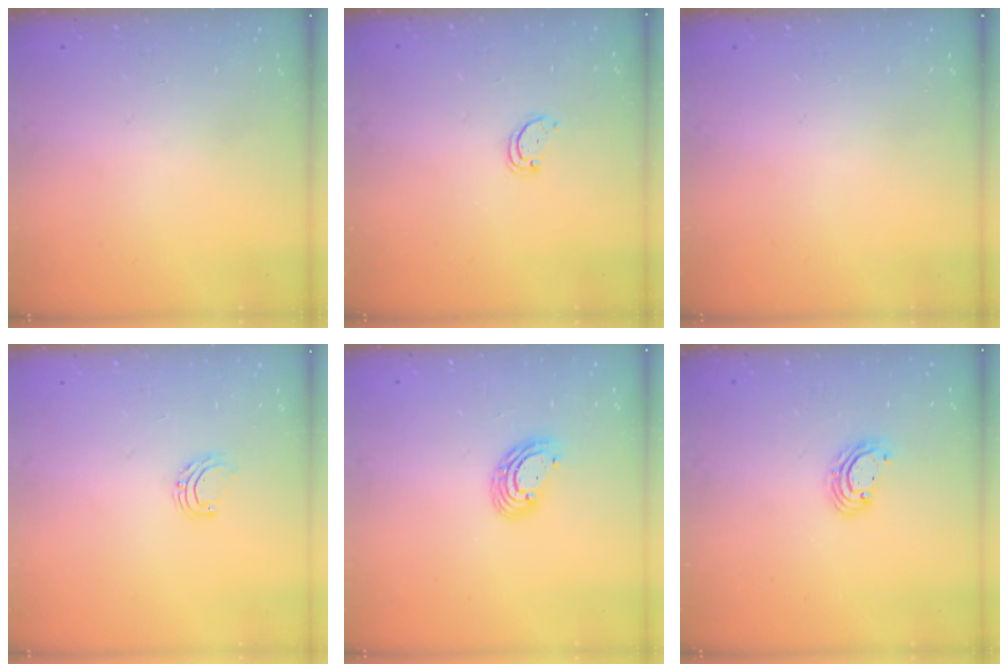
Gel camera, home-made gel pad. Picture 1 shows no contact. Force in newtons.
{"total": 2.2, "press": 2.1, "slide": 0.4}
{"total": 0.0}
{"total": 5.4, "press": 5.4, "slide": 0.5}
{"total": 6.7, "press": 6.6, "slide": 0.8}
{"total": 4.6, "press": 4.6, "slide": 0.2}